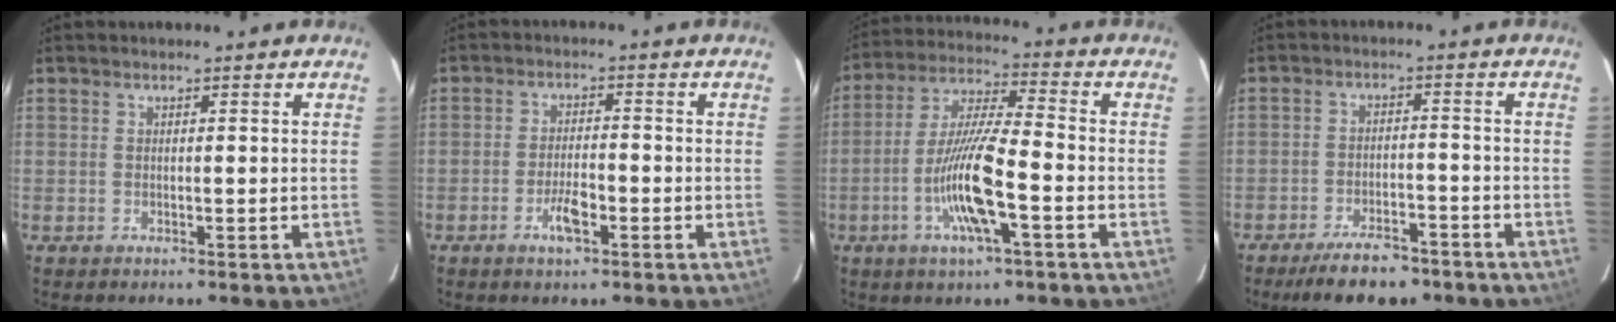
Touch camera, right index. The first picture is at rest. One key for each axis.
{"total": 4.1, "fx": -1.9, "fy": 1.0, "fz": 3.4, "tx": -0.066, "ty": 0.002, "tz": -0.035}
{"total": 12.4, "fx": -4.0, "fy": 1.2, "fz": 11.7, "tx": -0.230, "ty": -0.003, "tz": -0.076}
{"total": 8.0, "fx": -6.3, "fy": 2.9, "fz": 4.0, "tx": -0.067, "ty": -0.005, "tz": -0.105}